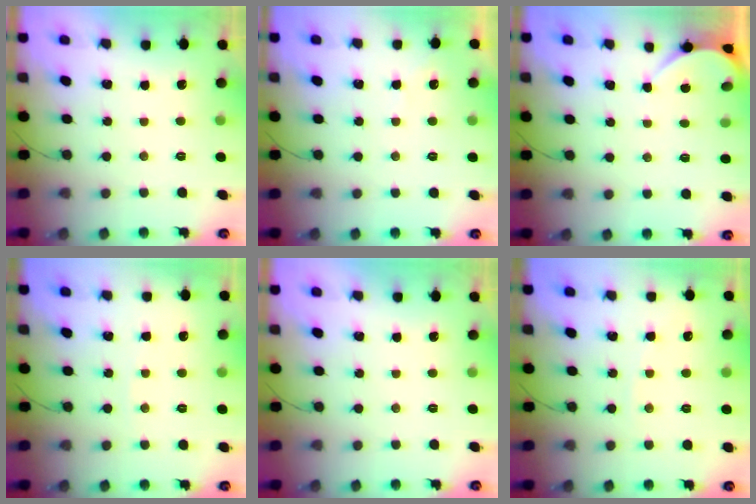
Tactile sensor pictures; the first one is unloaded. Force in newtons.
{"total": 4.2, "press": 4.2, "slide": 0.6}
{"total": 3.5, "press": 3.5, "slide": 0.3}
{"total": 1.8, "press": 1.7, "slide": 0.2}
{"total": 0.0}
{"total": 3.7, "press": 3.6, "slide": 0.4}